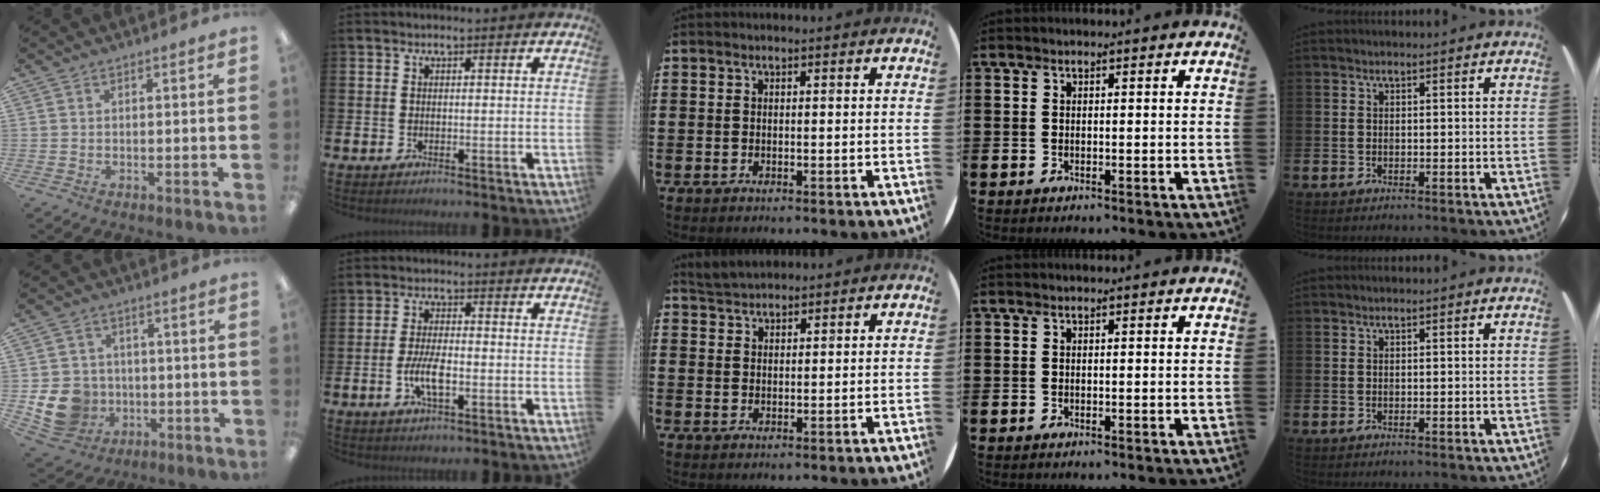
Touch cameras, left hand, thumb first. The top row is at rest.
{"thumb": {"total": 10.9, "force": [-2.2, 9.9, 4.0], "torque": [-0.109, 0.014, -0.031]}, "index": {"total": 4.7, "force": [-1.2, 1.6, 4.2], "torque": [-0.084, -0.001, -0.026]}, "middle": {"total": 3.1, "force": [3.1, 0.5, 0.1], "torque": [-0.008, -0.002, 0.059]}}